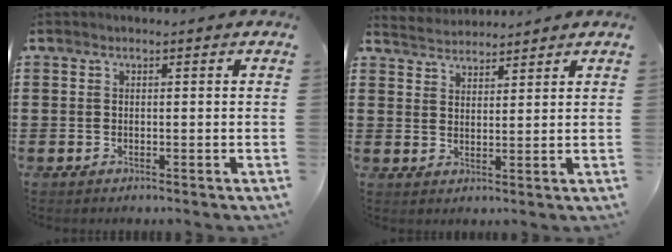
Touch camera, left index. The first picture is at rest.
{"total": 3.0, "force": [2.9, 0.2, -0.4], "torque": [-0.002, -0.008, 0.055]}